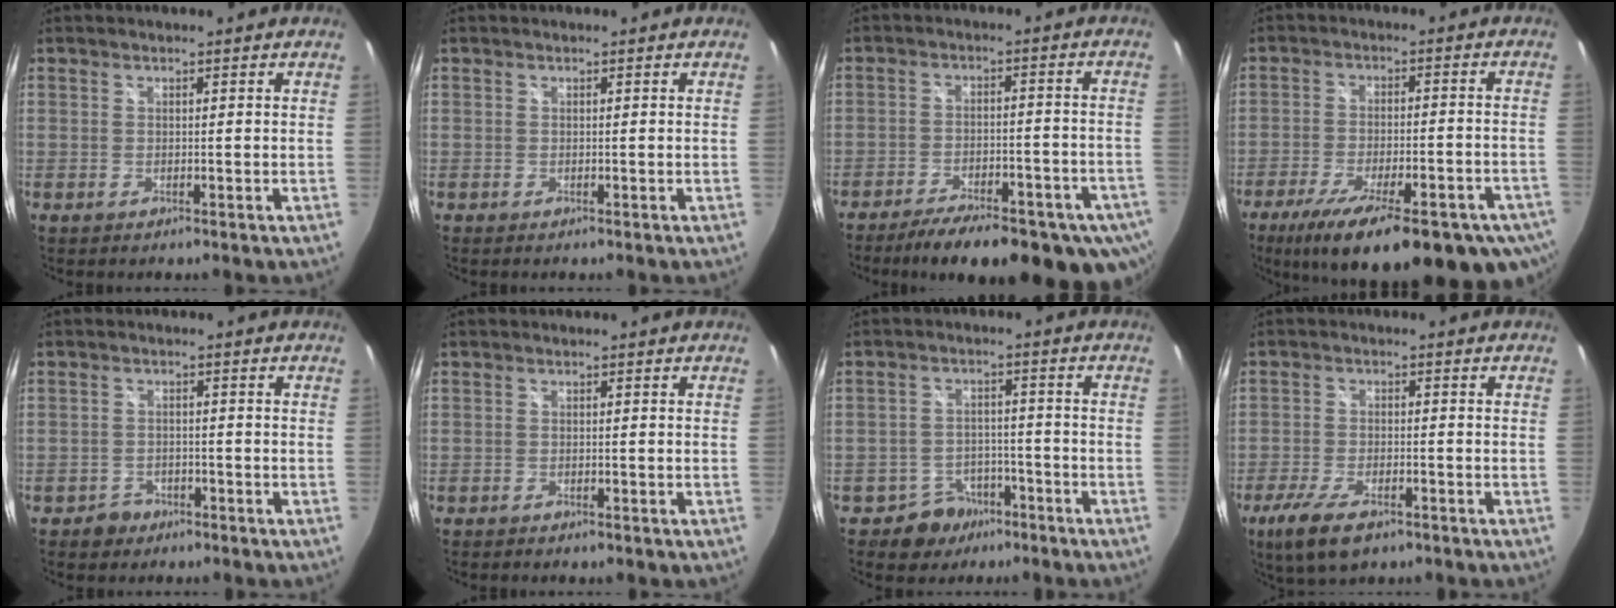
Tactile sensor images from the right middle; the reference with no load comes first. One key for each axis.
{"total": 0.0}
{"total": 21.0, "fx": -14.9, "fy": 7.2, "fz": 13.0, "tx": -0.216, "ty": -0.044, "tz": -0.190}
{"total": 24.6, "fx": -15.7, "fy": 7.5, "fz": 17.5, "tx": -0.296, "ty": -0.067, "tz": -0.214}
{"total": 3.0, "fx": -1.9, "fy": 2.3, "fz": 0.2, "tx": -0.012, "ty": 0.005, "tz": -0.028}
{"total": 1.2, "fx": -1.0, "fy": 0.5, "fz": 0.5, "tx": -0.012, "ty": -0.006, "tz": -0.016}
{"total": 6.0, "fx": -4.0, "fy": 4.4, "fz": 0.5, "tx": -0.021, "ty": 0.020, "tz": -0.054}
{"total": 8.6, "fx": -5.5, "fy": 3.1, "fz": 5.8, "tx": -0.144, "ty": -0.029, "tz": -0.099}